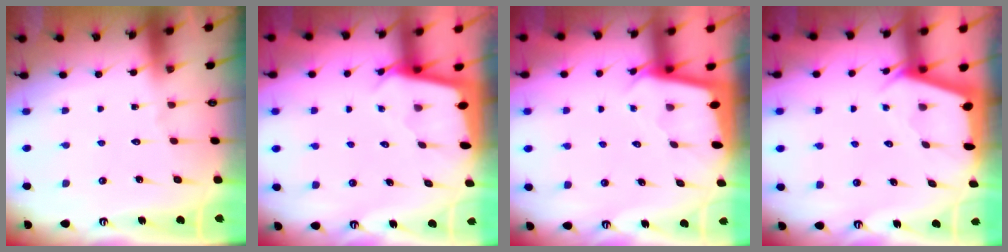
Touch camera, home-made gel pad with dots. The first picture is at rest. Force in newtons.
{"total": 2.4, "press": 2.4, "slide": 0.1}
{"total": 2.1, "press": 2.1, "slide": 0.1}
{"total": 2.4, "press": 2.4, "slide": 0.3}